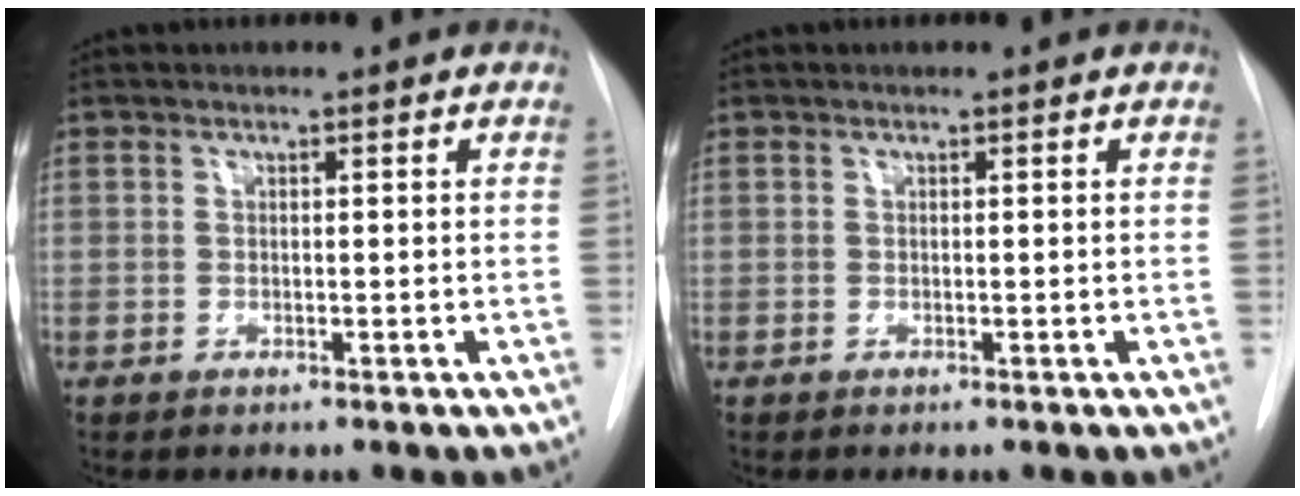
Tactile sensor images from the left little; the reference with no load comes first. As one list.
[{"total": 0.0}]